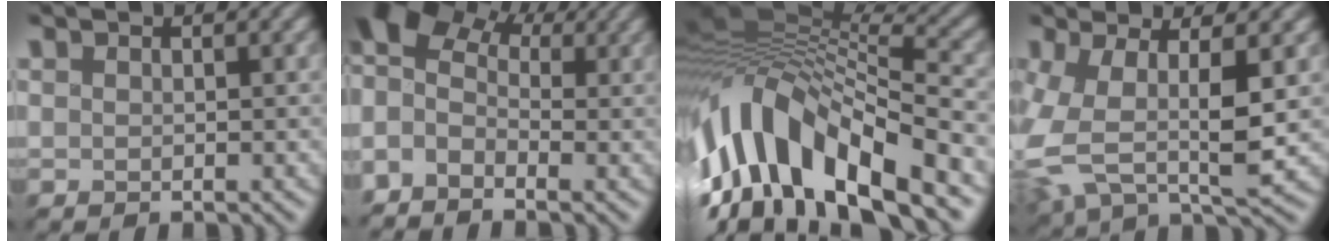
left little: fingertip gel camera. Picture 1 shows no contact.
{"total": 6.8, "force": [0.6, 4.6, 4.9], "torque": [-0.113, 0.017, 0.000]}
{"total": 13.0, "force": [-5.2, 5.9, 10.3], "torque": [-0.187, 0.013, -0.096]}
{"total": 9.3, "force": [-0.7, 4.6, 8.1], "torque": [-0.208, -0.010, -0.011]}